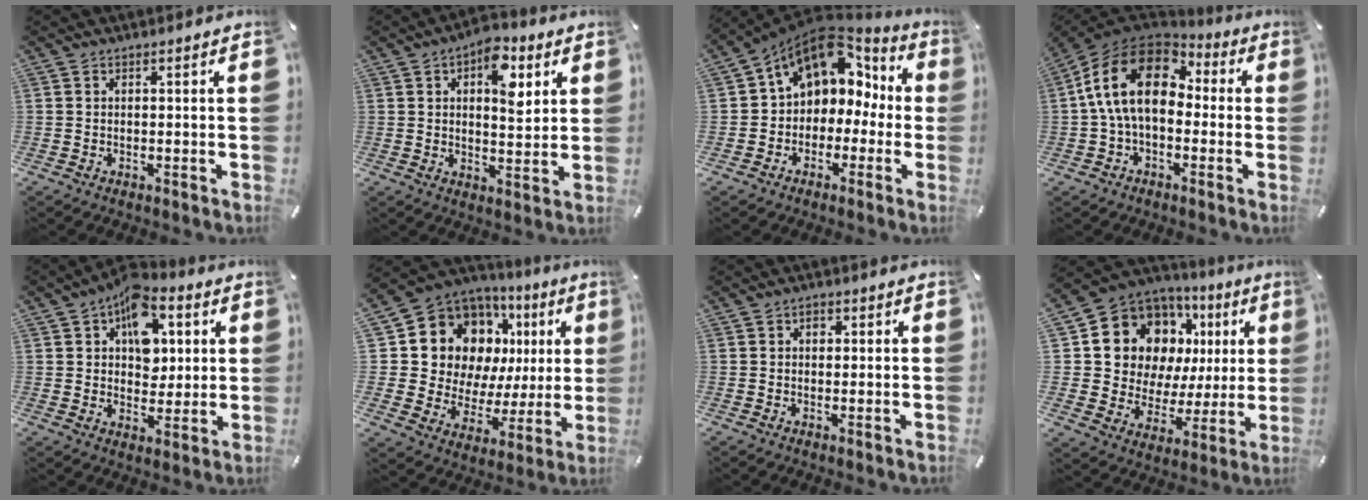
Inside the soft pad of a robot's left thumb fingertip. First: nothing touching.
{"total": 10.3, "force": [4.2, 5.9, 7.4], "torque": [-0.081, -0.018, 0.064]}
{"total": 10.4, "force": [4.6, 8.0, 4.8], "torque": [-0.081, -0.032, 0.083]}
{"total": 16.9, "force": [1.1, 10.9, 12.9], "torque": [-0.263, 0.021, 0.012]}
{"total": 12.3, "force": [4.9, 8.8, 7.2], "torque": [-0.102, -0.020, 0.088]}
{"total": 17.4, "force": [8.3, 13.2, 7.7], "torque": [-0.127, -0.066, 0.170]}
{"total": 1.6, "force": [0.3, 1.3, 0.8], "torque": [-0.010, 0.005, 0.002]}
{"total": 15.0, "force": [7.2, 11.6, 6.0], "torque": [-0.104, -0.058, 0.144]}